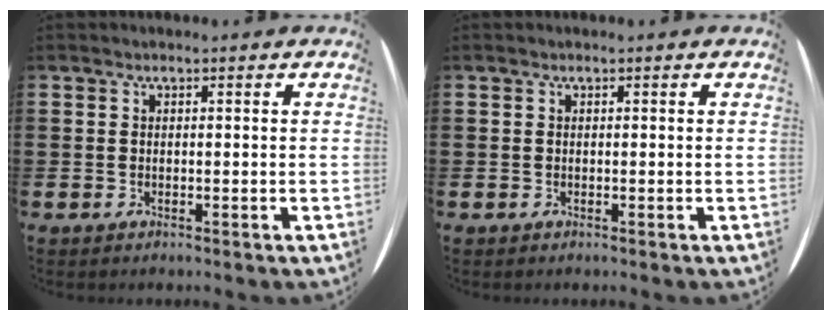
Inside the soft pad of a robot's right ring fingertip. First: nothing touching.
{"total": 0.0}